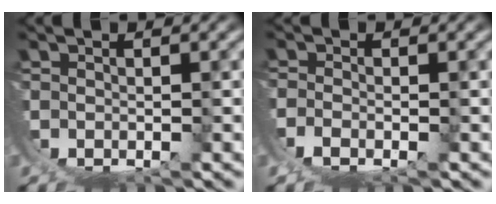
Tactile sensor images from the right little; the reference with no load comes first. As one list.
[{"total": 2.1, "force": [0.1, 1.2, 1.7], "torque": [-0.050, -0.012, 0.008]}]